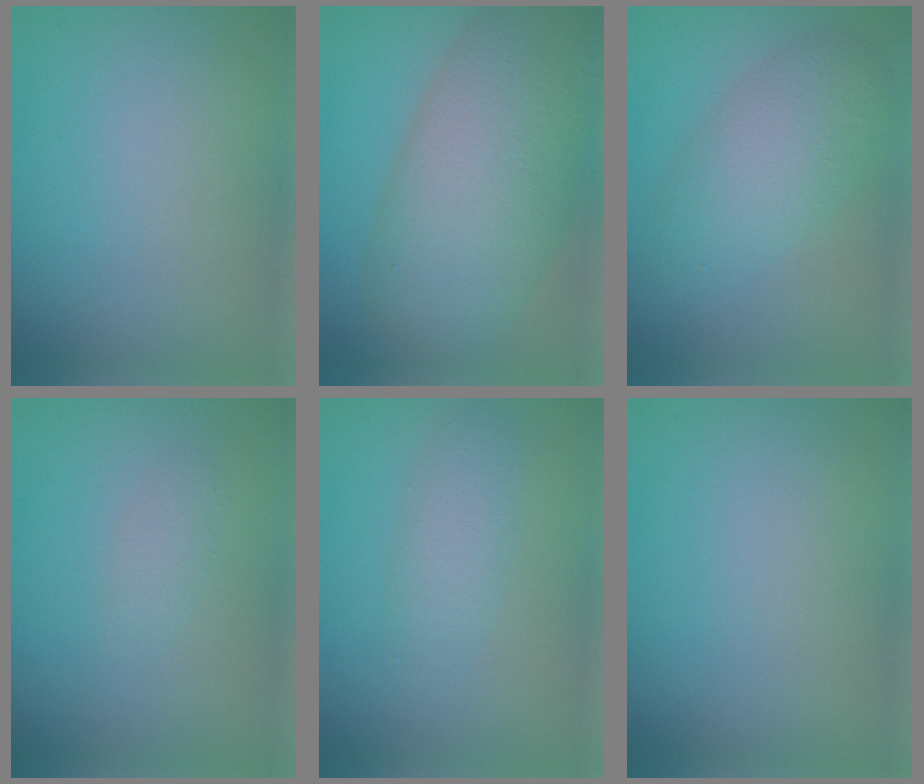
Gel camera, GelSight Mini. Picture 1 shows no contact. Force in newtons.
{"total": 11.4, "press": 11.3, "slide": 0.8}
{"total": 4.8, "press": 4.8, "slide": 0.1}
{"total": 1.2, "press": 1.2, "slide": 0.0}
{"total": 2.1, "press": 2.1, "slide": 0.1}
{"total": 0.0}